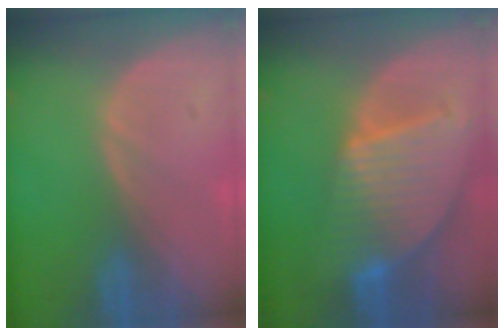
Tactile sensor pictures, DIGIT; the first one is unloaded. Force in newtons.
{"total": 9.6, "press": 8.3, "slide": 4.8}